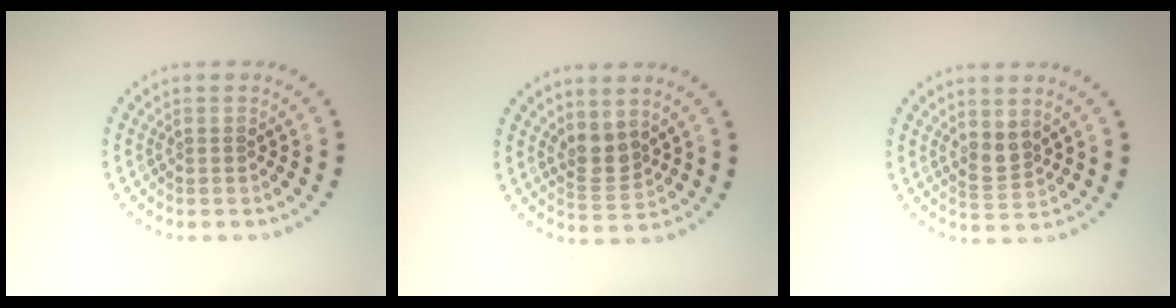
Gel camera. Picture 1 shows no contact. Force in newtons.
{"total": 2.4, "press": 1.9, "slide": 1.5}
{"total": 2.0, "press": 1.6, "slide": 1.2}